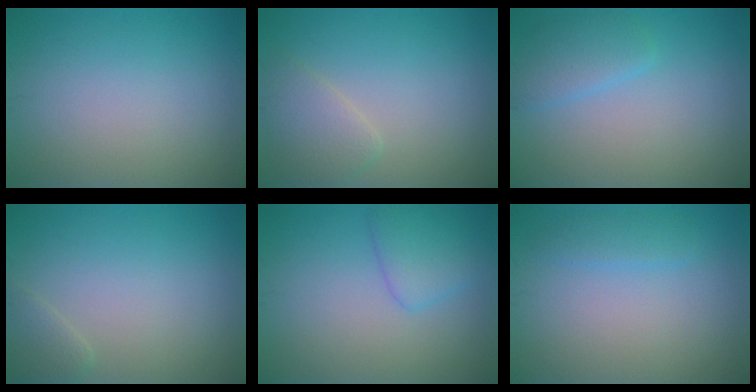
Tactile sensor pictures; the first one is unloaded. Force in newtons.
{"total": 2.5, "press": 2.5, "slide": 0.1}
{"total": 2.4, "press": 2.4, "slide": 0.2}
{"total": 1.3, "press": 1.3, "slide": 0.2}
{"total": 2.7, "press": 2.7, "slide": 0.2}
{"total": 1.4, "press": 1.4, "slide": 0.1}